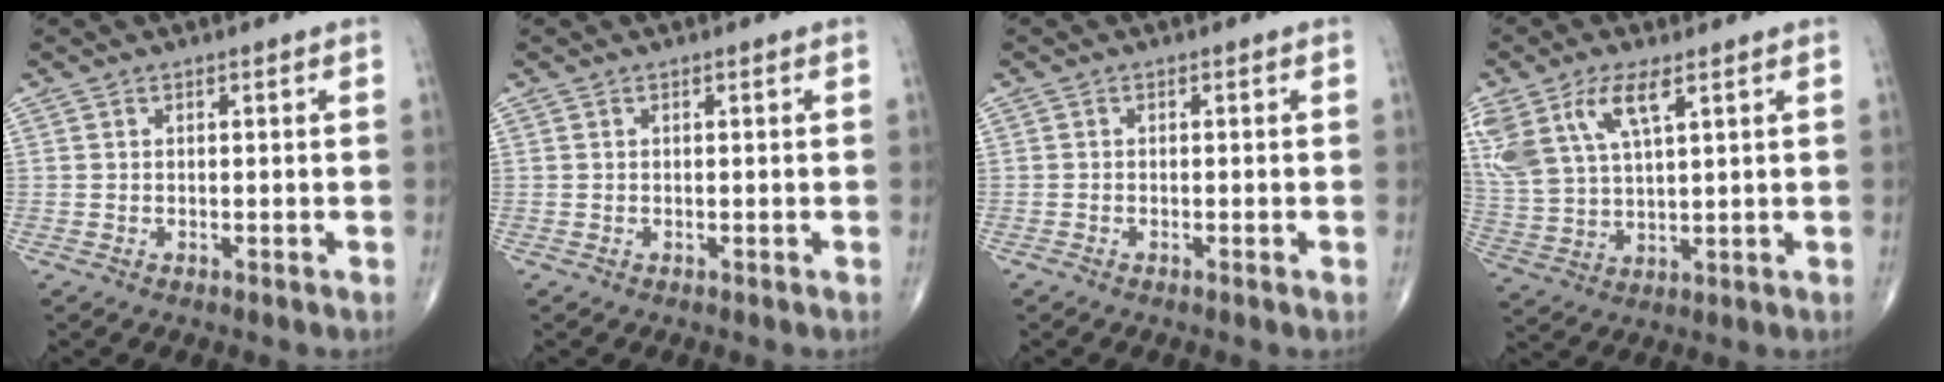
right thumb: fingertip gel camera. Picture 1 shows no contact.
{"total": 0.0}
{"total": 0.5, "force": [-0.3, 0.0, 0.4], "torque": [-0.013, -0.002, -0.008]}
{"total": 12.5, "force": [6.2, 5.2, 9.5], "torque": [-0.208, -0.010, 0.128]}